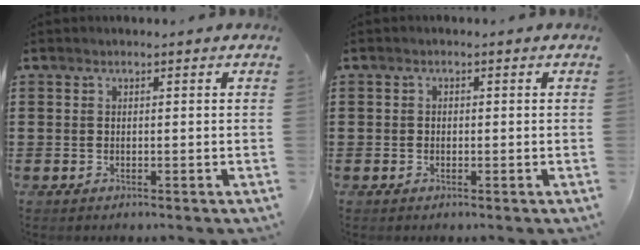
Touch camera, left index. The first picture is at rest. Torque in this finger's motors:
{"motor_torque": [-0.11, 0.01, -0.03, -0.01]}